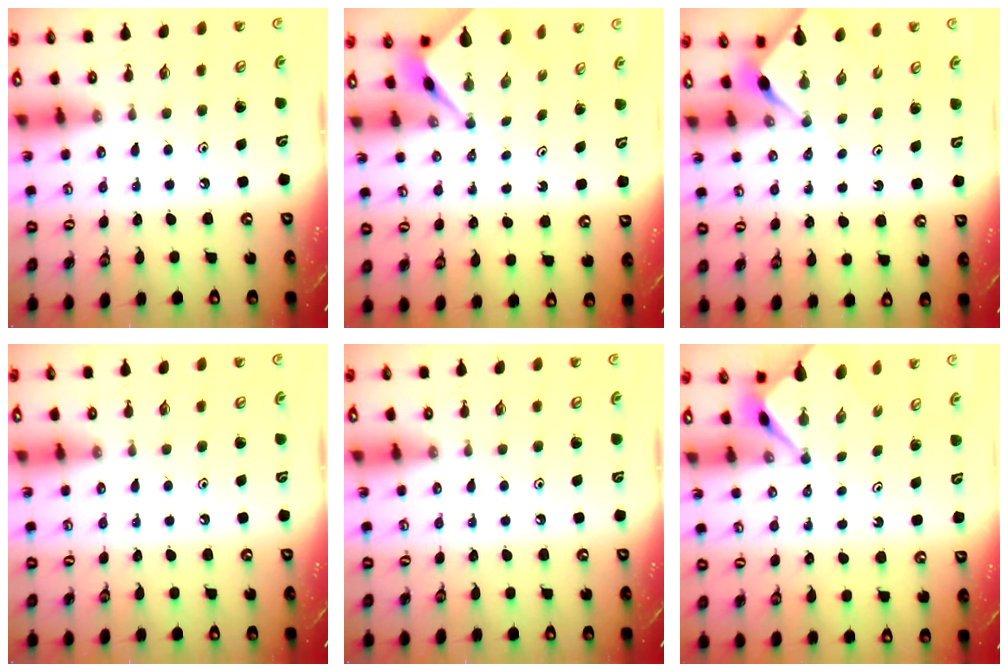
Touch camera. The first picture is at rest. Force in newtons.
{"total": 2.5, "press": 2.5, "slide": 0.2}
{"total": 3.1, "press": 3.1, "slide": 0.2}
{"total": 0.0}
{"total": 0.0}
{"total": 2.9, "press": 2.9, "slide": 0.2}